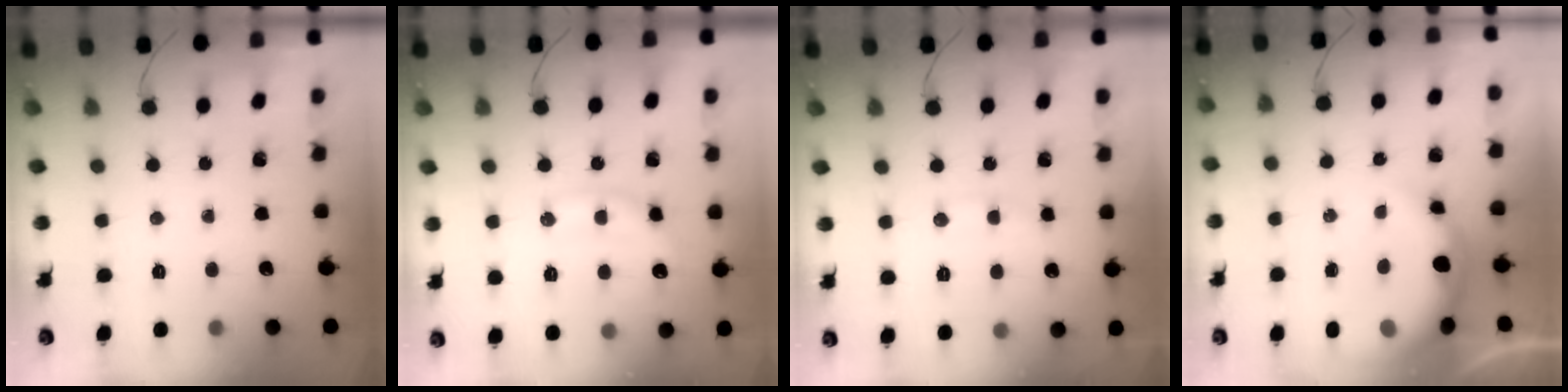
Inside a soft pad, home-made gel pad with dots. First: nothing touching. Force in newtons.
{"total": 11.3, "press": 11.3, "slide": 0.6}
{"total": 7.4, "press": 7.3, "slide": 0.9}
{"total": 7.2, "press": 7.0, "slide": 1.7}